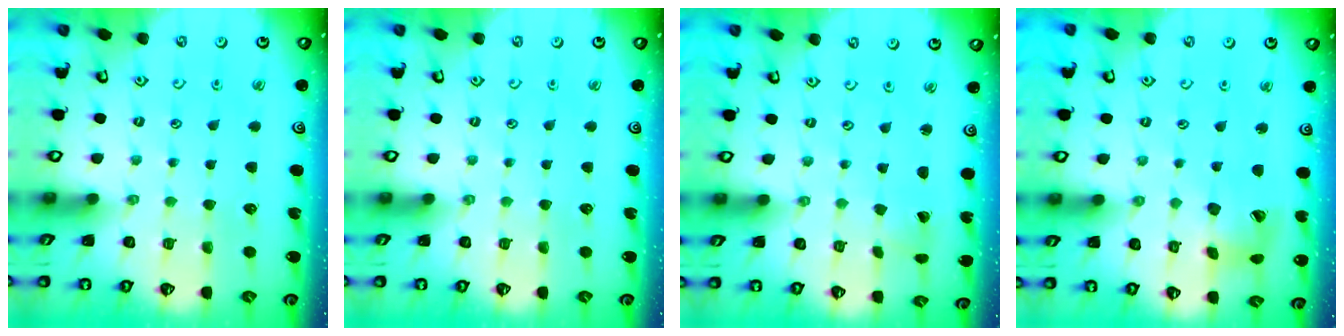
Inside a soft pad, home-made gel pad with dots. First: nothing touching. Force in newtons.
{"total": 0.0}
{"total": 1.5, "press": 1.5, "slide": 0.1}
{"total": 13.0, "press": 12.9, "slide": 1.7}